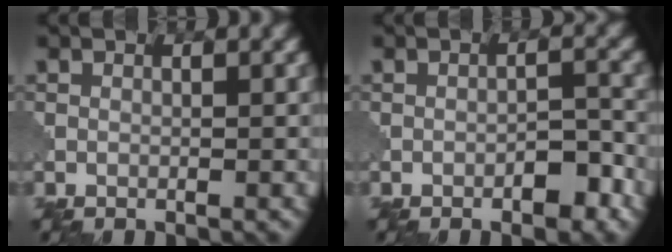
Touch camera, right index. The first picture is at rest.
{"total": 2.6, "force": [-1.5, 1.0, 1.9], "torque": [-0.023, 0.008, -0.023]}